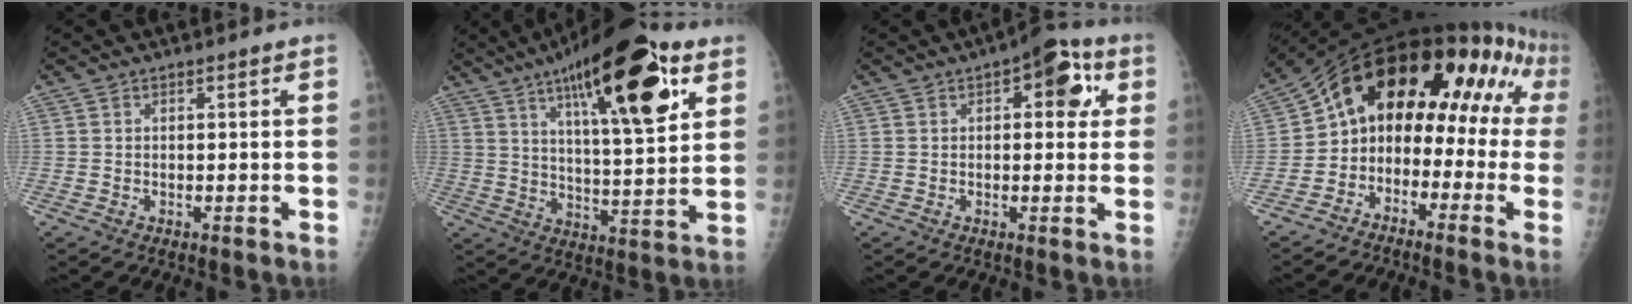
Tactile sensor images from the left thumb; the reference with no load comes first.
{"total": 23.3, "force": [11.3, 6.8, 19.2], "torque": [-0.275, -0.030, 0.174]}
{"total": 9.2, "force": [3.0, 4.6, 7.4], "torque": [-0.051, 0.007, 0.026]}
{"total": 17.7, "force": [-0.6, 12.1, 12.9], "torque": [-0.147, 0.107, -0.020]}